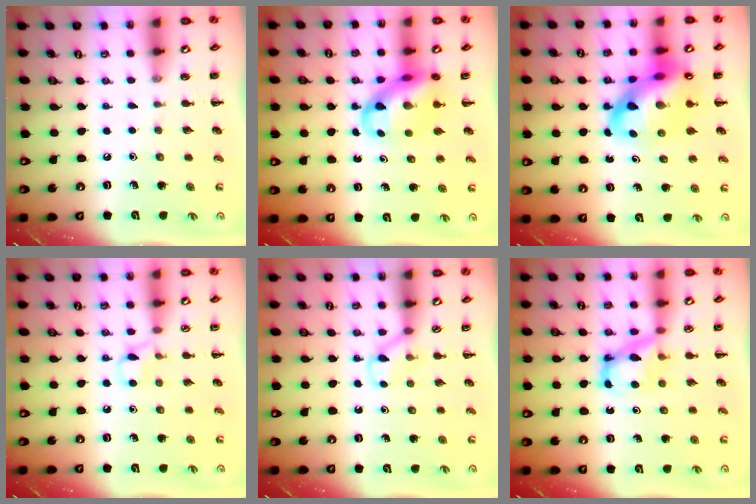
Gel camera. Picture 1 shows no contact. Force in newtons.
{"total": 10.7, "press": 10.3, "slide": 2.7}
{"total": 16.5, "press": 15.9, "slide": 4.3}
{"total": 4.0, "press": 3.7, "slide": 1.6}
{"total": 4.0, "press": 3.8, "slide": 1.2}
{"total": 6.3, "press": 6.3, "slide": 0.5}